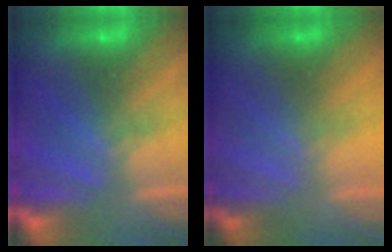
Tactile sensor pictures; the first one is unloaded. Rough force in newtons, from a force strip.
{"total": 2.0}